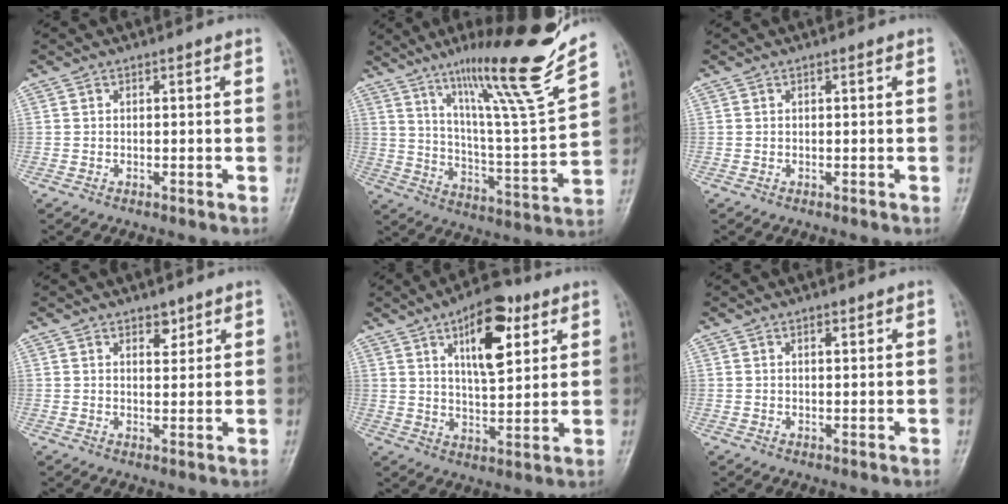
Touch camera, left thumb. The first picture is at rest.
{"total": 21.5, "force": [15.0, 0.8, 15.5], "torque": [-0.212, -0.080, 0.248]}
{"total": 0.0}
{"total": 2.8, "force": [1.9, 1.5, 1.3], "torque": [-0.005, -0.013, 0.032]}
{"total": 13.1, "force": [5.9, 5.6, 10.3], "torque": [-0.131, -0.024, 0.093]}
{"total": 1.3, "force": [0.9, 0.5, 0.8], "torque": [-0.008, -0.004, 0.014]}